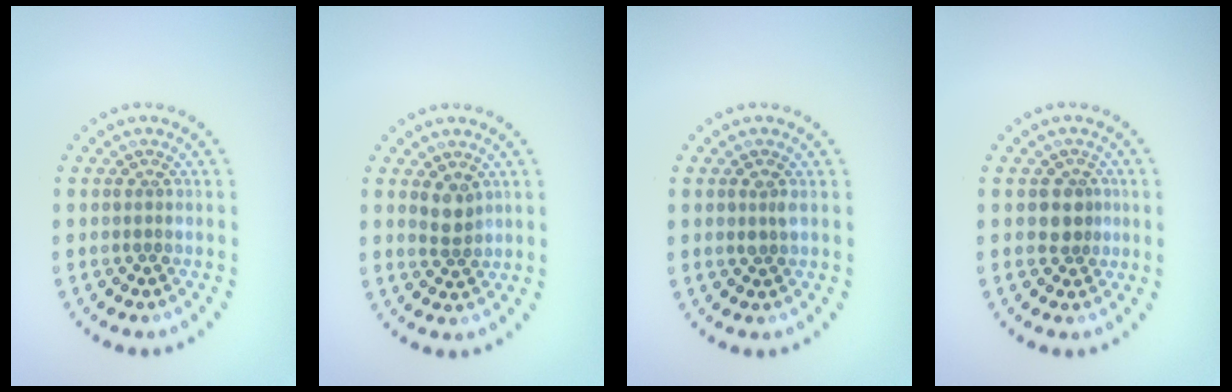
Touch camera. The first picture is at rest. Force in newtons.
{"total": 1.9, "press": 1.6, "slide": 0.9}
{"total": 0.7, "press": 0.7, "slide": 0.1}
{"total": 2.2, "press": 1.8, "slide": 1.2}